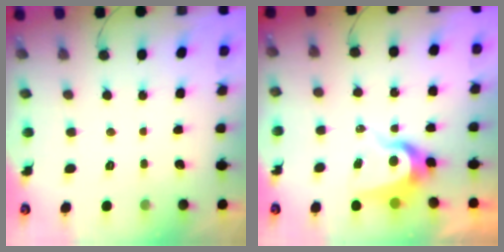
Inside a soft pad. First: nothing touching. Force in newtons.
{"total": 8.6, "press": 8.5, "slide": 0.9}